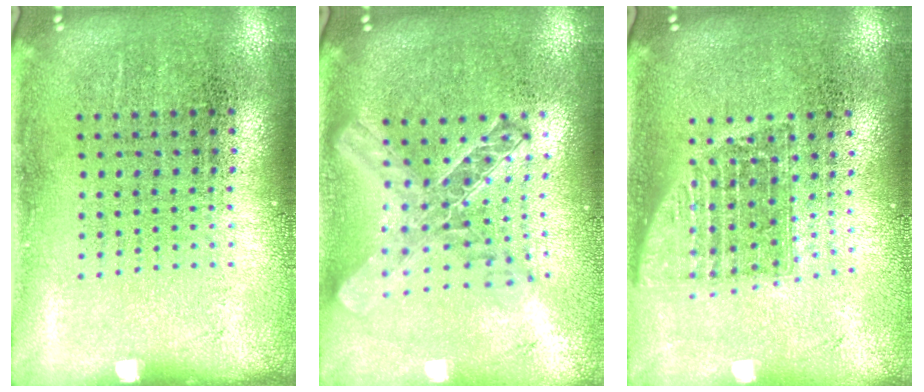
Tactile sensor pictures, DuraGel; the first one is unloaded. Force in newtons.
{"total": 1.9, "press": 1.6, "slide": 1.0}
{"total": 1.4, "press": 1.1, "slide": 0.9}